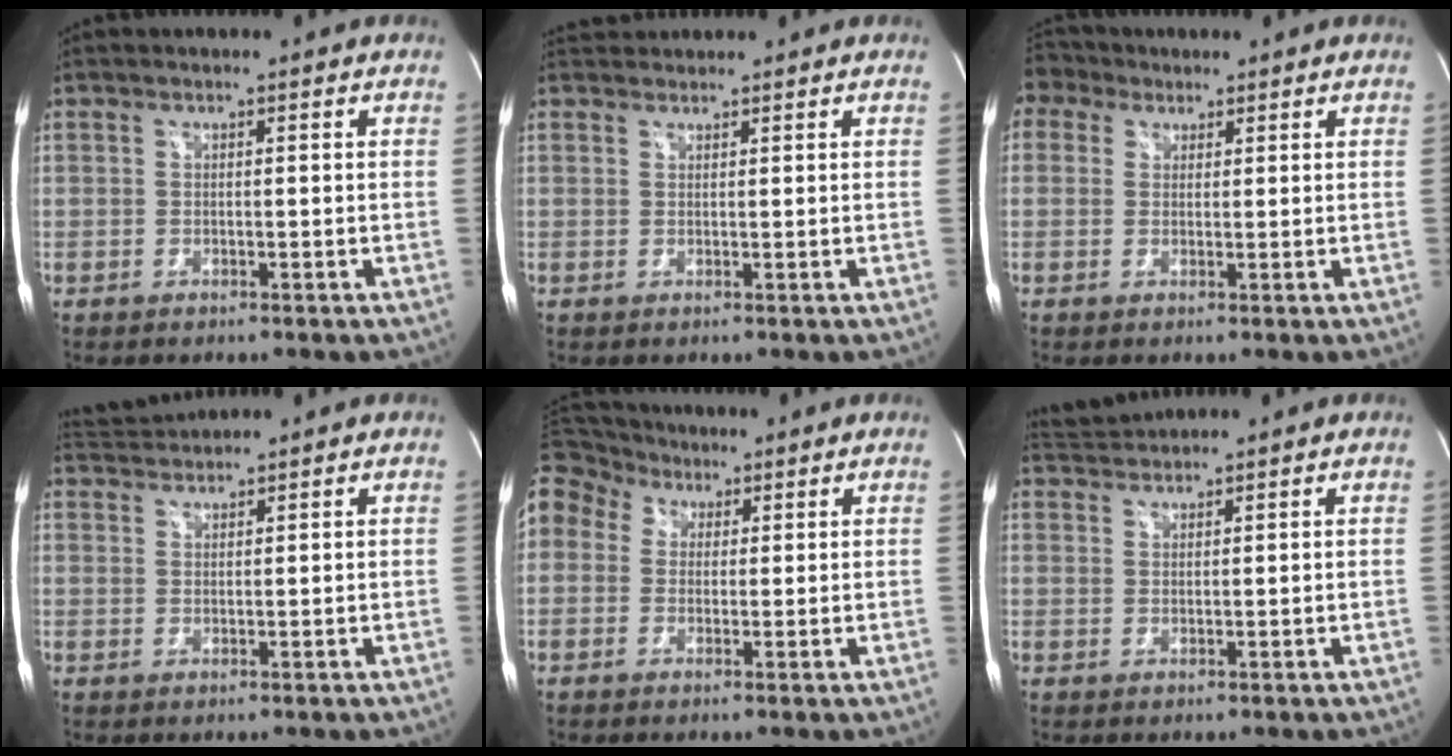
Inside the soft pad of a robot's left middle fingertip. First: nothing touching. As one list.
[{"total": 2.6, "force": [2.5, 0.6, 0.0], "torque": [-0.004, 0.025, 0.045]}, {"total": 3.9, "force": [2.7, 2.7, 0.2], "torque": [-0.010, 0.026, 0.050]}, {"total": 3.1, "force": [3.1, -0.4, -0.5], "torque": [-0.002, 0.014, 0.064]}, {"total": 17.8, "force": [7.6, 14.5, 7.0], "torque": [-0.231, 0.105, 0.152]}, {"total": 2.8, "force": [2.8, -0.4, -0.5], "torque": [0.000, 0.012, 0.061]}]